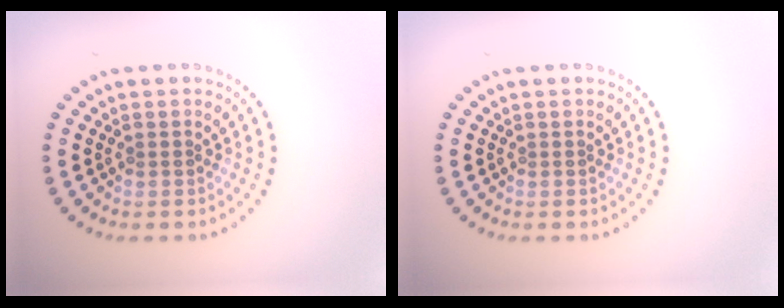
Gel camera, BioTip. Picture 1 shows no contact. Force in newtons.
{"total": 0.0}